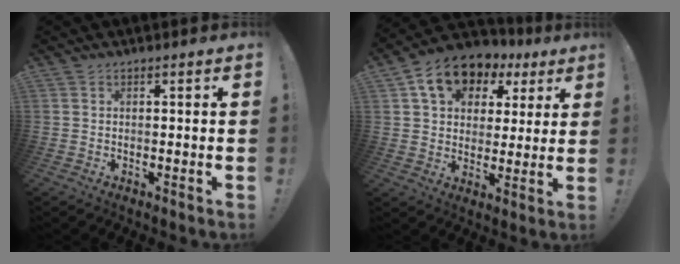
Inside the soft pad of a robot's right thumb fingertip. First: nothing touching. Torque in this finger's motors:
{"motor_torque": [0.82, 2.79, 0.71, -0.38, 0.04]}